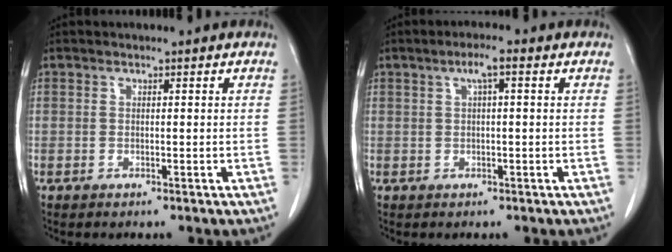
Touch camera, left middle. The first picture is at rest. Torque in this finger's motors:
{"motor_torque": [0.79, -0.26, -0.06, 0.03]}